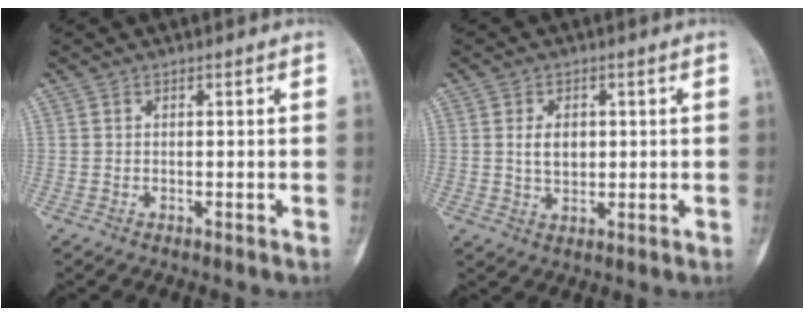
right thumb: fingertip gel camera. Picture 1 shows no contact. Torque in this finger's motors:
{"motor_torque": [0.58, 0.59, 0.23, -0.21, 0.10]}